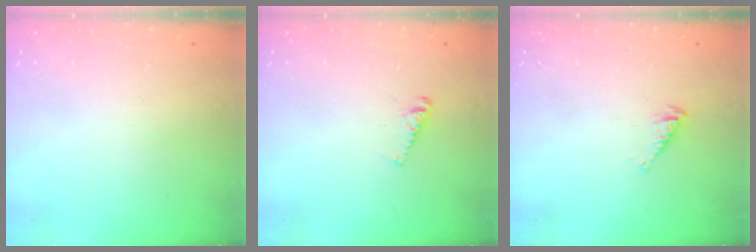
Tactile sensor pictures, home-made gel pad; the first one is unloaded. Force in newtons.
{"total": 4.1, "press": 4.0, "slide": 0.3}
{"total": 2.5, "press": 2.5, "slide": 0.4}